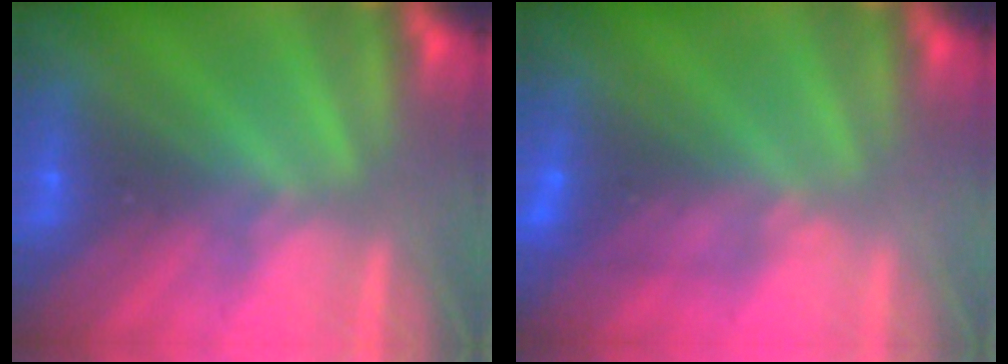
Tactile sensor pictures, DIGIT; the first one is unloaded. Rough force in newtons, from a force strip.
{"total": 4.7}